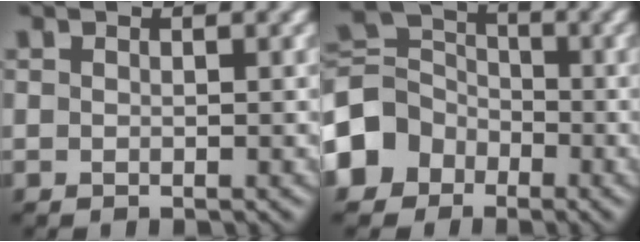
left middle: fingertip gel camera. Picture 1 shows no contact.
{"total": 5.7, "force": [-3.1, 4.6, 1.4], "torque": [-0.028, 0.012, -0.074]}